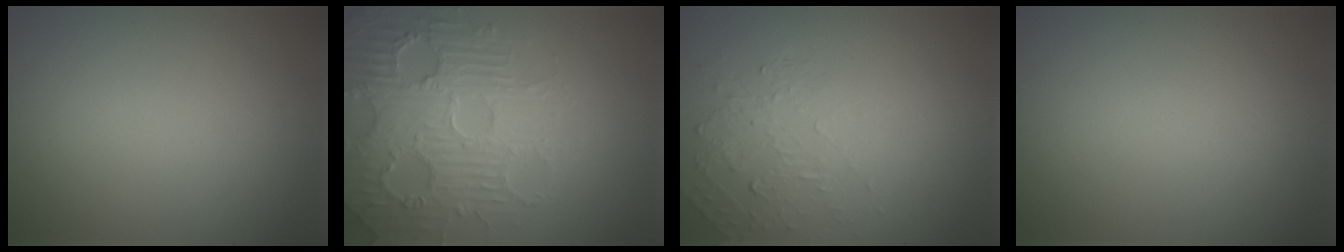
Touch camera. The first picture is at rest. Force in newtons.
{"total": 5.0, "press": 4.9, "slide": 1.2}
{"total": 1.9, "press": 0.5, "slide": 1.9}
{"total": 0.0}